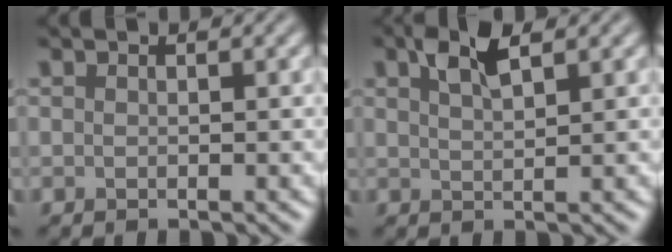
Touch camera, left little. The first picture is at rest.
{"total": 3.0, "force": [1.8, 0.9, 2.2], "torque": [-0.043, 0.006, 0.034]}